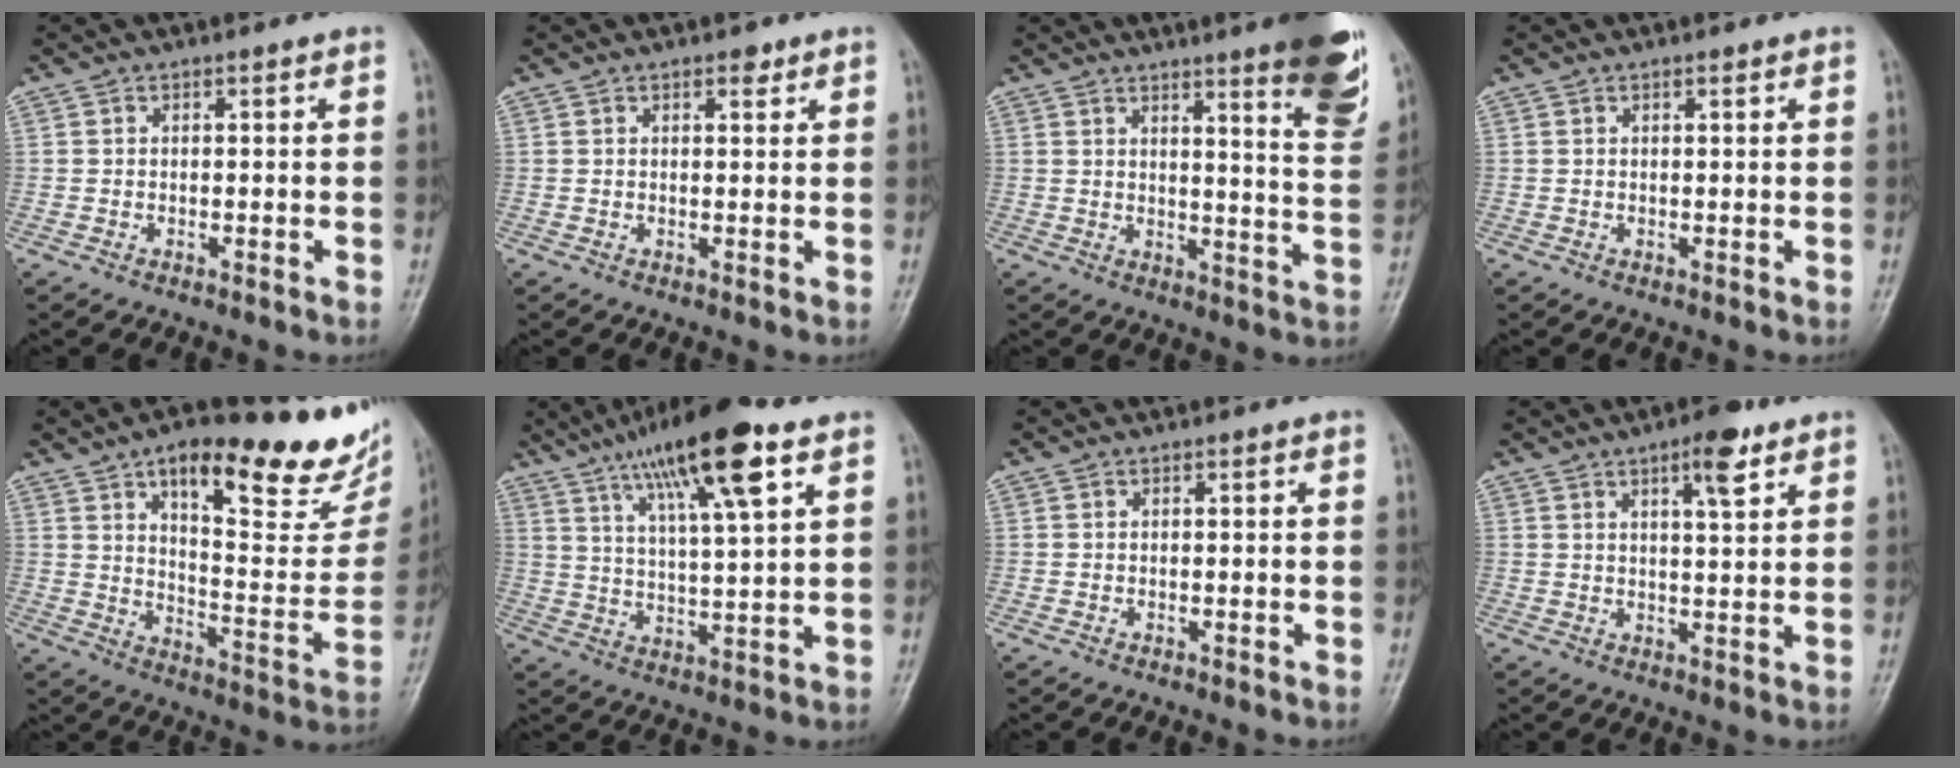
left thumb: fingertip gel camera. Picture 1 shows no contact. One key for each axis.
{"total": 1.8, "fx": 1.2, "fy": 0.9, "fz": 1.1, "tx": -0.007, "ty": -0.005, "tz": 0.014}
{"total": 14.4, "fx": 8.9, "fy": 2.1, "fz": 11.1, "tx": -0.122, "ty": -0.057, "tz": 0.110}
{"total": 0.6, "fx": 0.4, "fy": 0.2, "fz": 0.4, "tx": -0.007, "ty": -0.002, "tz": 0.006}
{"total": 26.5, "fx": 16.8, "fy": 8.5, "fz": 18.6, "tx": -0.214, "ty": -0.066, "tz": 0.243}
{"total": 16.7, "fx": 9.3, "fy": 3.3, "fz": 13.5, "tx": -0.223, "ty": -0.023, "tz": 0.159}
{"total": 0.0}
{"total": 6.3, "fx": 3.7, "fy": 1.8, "fz": 4.8, "tx": -0.064, "ty": -0.019, "tz": 0.052}